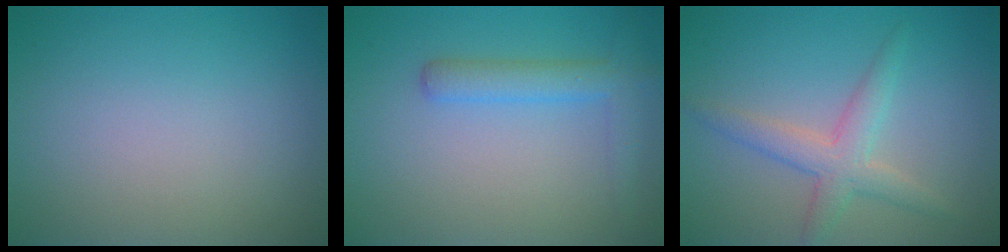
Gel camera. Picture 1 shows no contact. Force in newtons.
{"total": 2.9, "press": 2.9, "slide": 0.1}
{"total": 3.2, "press": 3.2, "slide": 0.2}